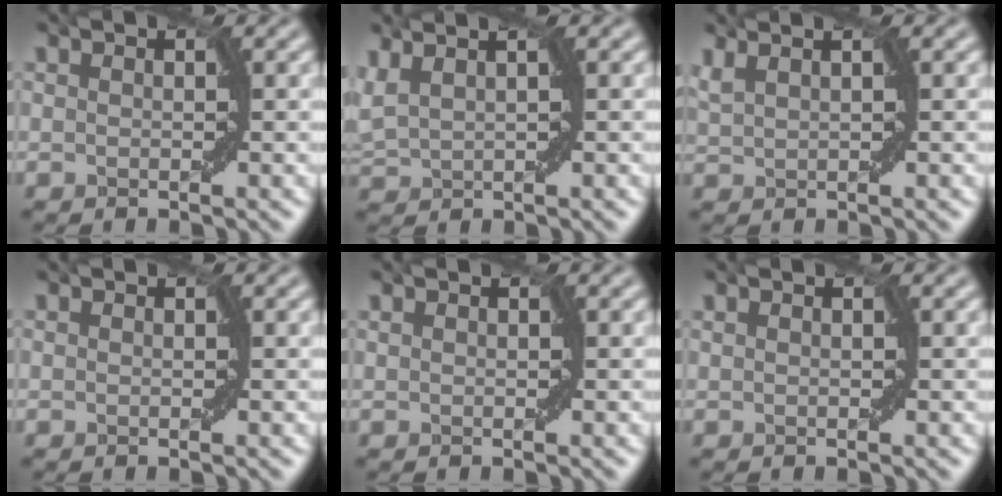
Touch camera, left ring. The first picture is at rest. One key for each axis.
{"total": 3.9, "fx": 2.3, "fy": 1.6, "fz": 2.8, "tx": -0.065, "ty": 0.027, "tz": 0.036}
{"total": 2.4, "fx": 1.7, "fy": 0.7, "fz": 1.4, "tx": -0.026, "ty": 0.008, "tz": 0.025}
{"total": 0.0}
{"total": 0.0}
{"total": 0.0}